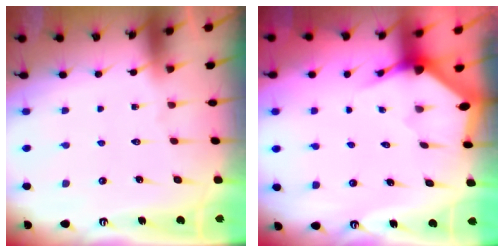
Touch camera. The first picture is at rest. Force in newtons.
{"total": 3.0, "press": 3.0, "slide": 0.1}